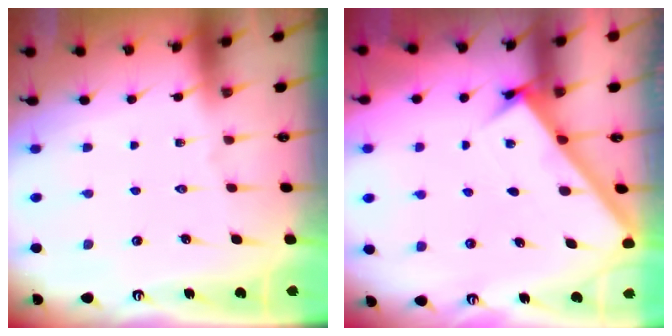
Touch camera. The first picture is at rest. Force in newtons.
{"total": 3.1, "press": 3.1, "slide": 0.1}